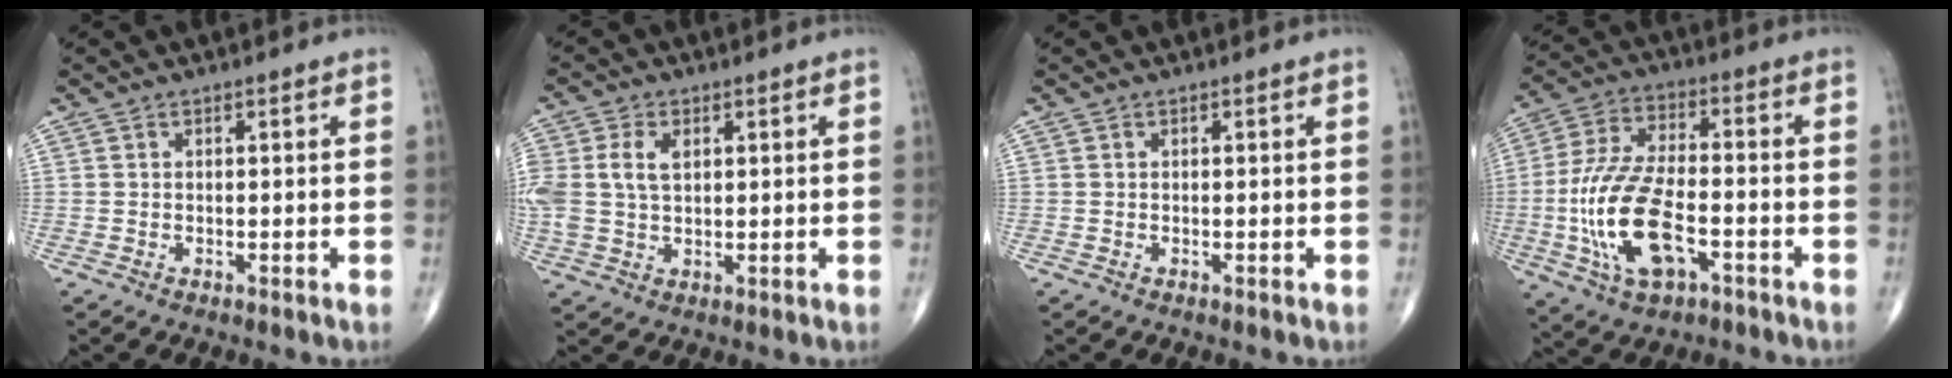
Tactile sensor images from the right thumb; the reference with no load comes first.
{"total": 8.7, "force": [1.8, 5.6, 6.4], "torque": [-0.157, 0.006, 0.039]}
{"total": 0.0}
{"total": 16.5, "force": [-4.7, 7.8, 13.7], "torque": [-0.284, 0.023, -0.083]}